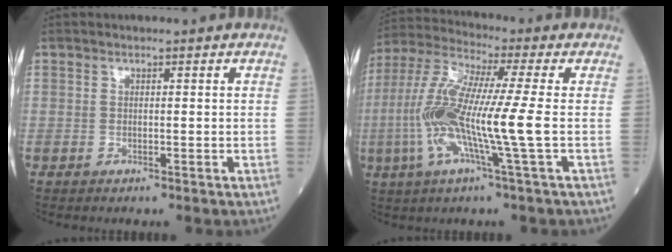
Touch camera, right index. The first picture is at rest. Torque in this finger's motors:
{"motor_torque": [2.14, 0.00, 1.05, 0.21]}